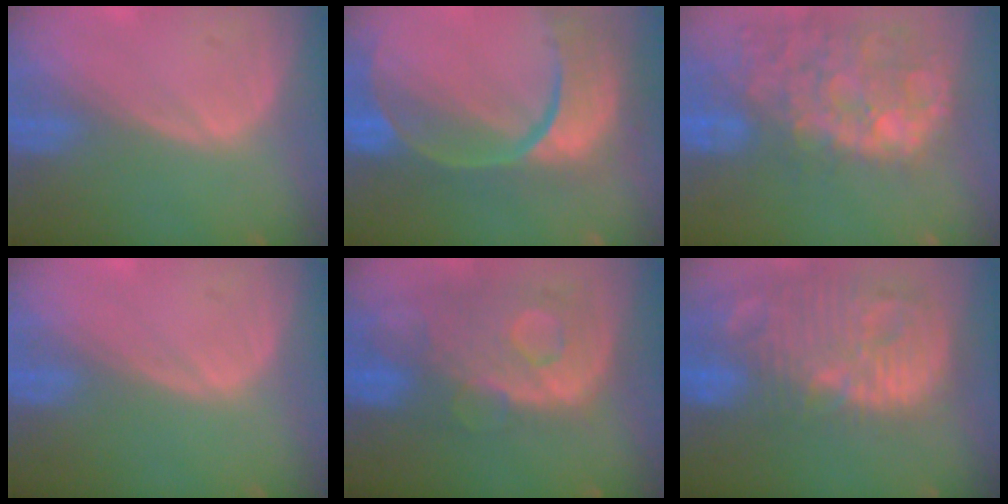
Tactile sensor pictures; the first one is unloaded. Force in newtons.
{"total": 13.8, "press": 10.9, "slide": 8.4}
{"total": 13.6, "press": 11.5, "slide": 7.2}
{"total": 0.0}
{"total": 11.2, "press": 9.7, "slide": 5.6}
{"total": 14.4, "press": 12.5, "slide": 7.2}